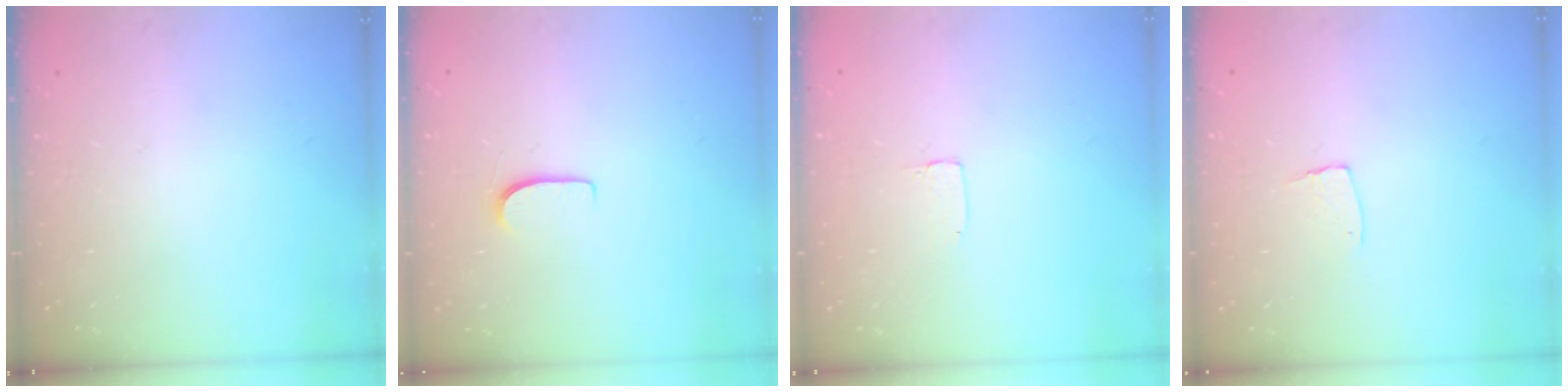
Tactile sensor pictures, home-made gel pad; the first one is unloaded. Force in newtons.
{"total": 5.8, "press": 5.8, "slide": 0.4}
{"total": 1.2, "press": 1.2, "slide": 0.0}
{"total": 5.1, "press": 5.1, "slide": 0.4}